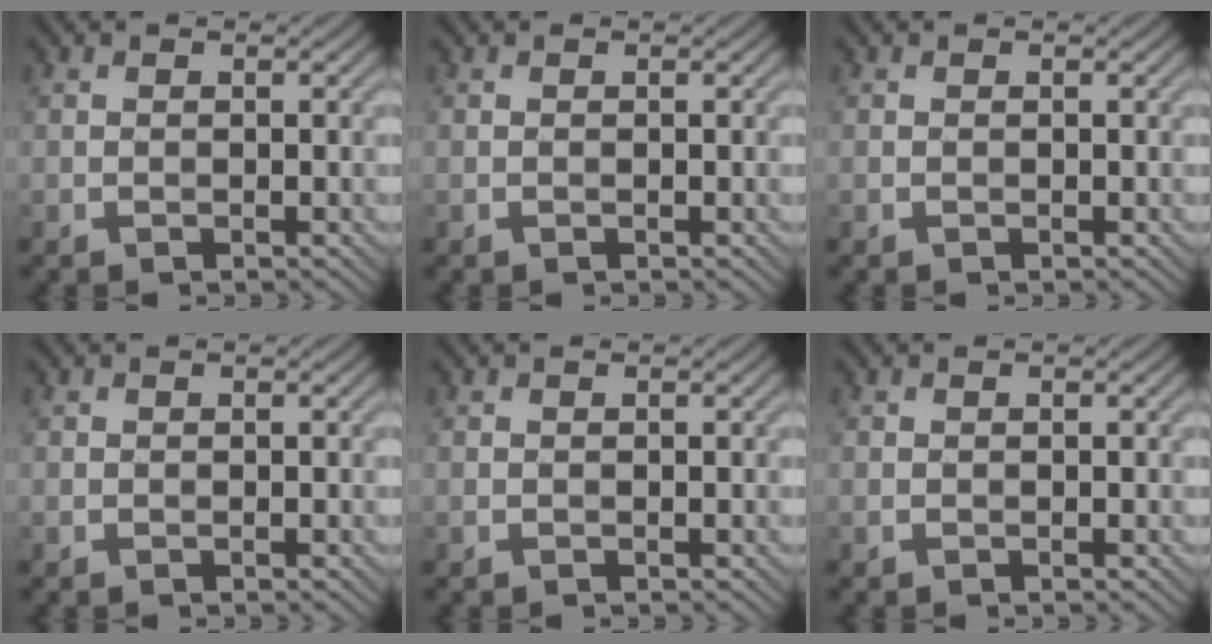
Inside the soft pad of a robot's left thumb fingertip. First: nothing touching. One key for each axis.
{"total": 0.0}
{"total": 0.0}
{"total": 0.0}
{"total": 0.0}
{"total": 0.0}